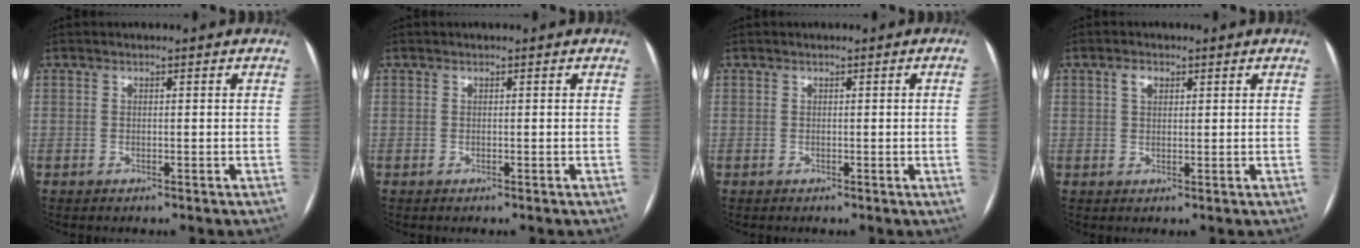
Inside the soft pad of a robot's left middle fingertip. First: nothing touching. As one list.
[{"total": 0.0}, {"total": 2.0, "force": [-0.2, -0.8, 1.8], "torque": [-0.022, -0.001, -0.002]}, {"total": 2.2, "force": [1.0, 1.3, 1.4], "torque": [-0.028, 0.009, 0.020]}]